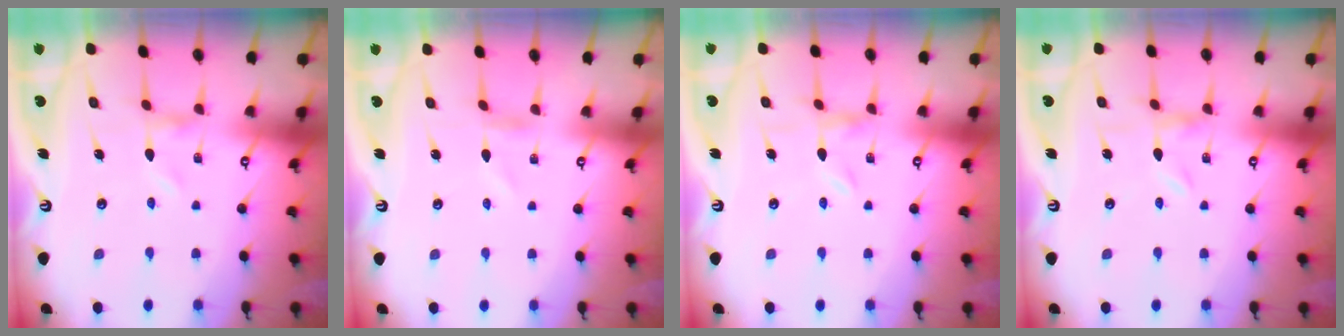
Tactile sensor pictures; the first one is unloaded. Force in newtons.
{"total": 0.0}
{"total": 0.0}
{"total": 0.0}